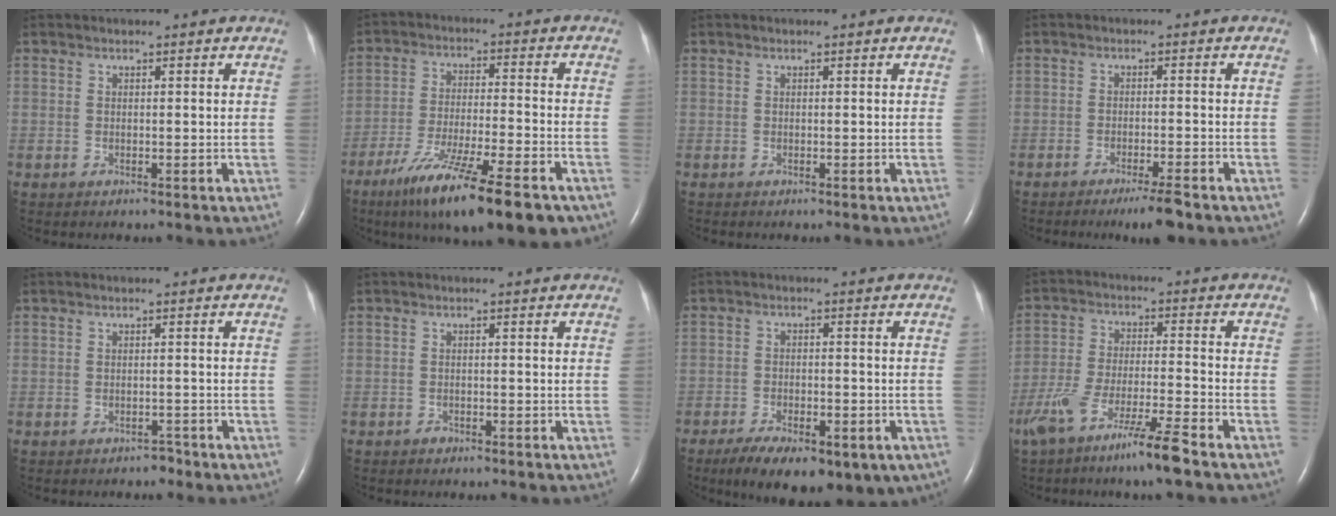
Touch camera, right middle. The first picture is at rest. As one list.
[{"total": 16.8, "force": [-11.0, 2.1, 12.5], "torque": [-0.189, -0.039, -0.183]}, {"total": 0.0}, {"total": 4.2, "force": [-3.1, 0.0, 2.8], "torque": [-0.045, -0.008, -0.051]}, {"total": 1.1, "force": [-0.9, 0.6, 0.1], "torque": [-0.002, 0.001, -0.014]}, {"total": 0.8, "force": [-0.6, 0.5, 0.1], "torque": [-0.003, 0.001, -0.011]}, {"total": 13.6, "force": [-8.3, 5.8, 9.1], "torque": [-0.140, -0.009, -0.118]}, {"total": 9.9, "force": [-7.0, -0.3, 7.0], "torque": [-0.142, -0.024, -0.134]}]